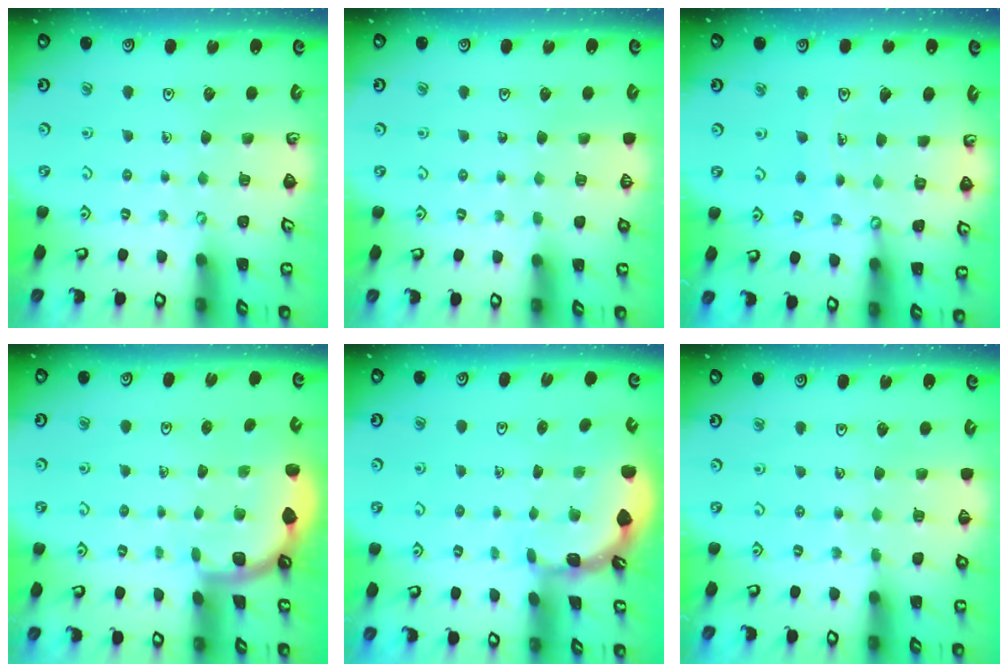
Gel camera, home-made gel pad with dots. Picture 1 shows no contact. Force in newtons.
{"total": 0.0}
{"total": 11.1, "press": 11.0, "slide": 1.3}
{"total": 1.7, "press": 1.7, "slide": 0.1}
{"total": 1.6, "press": 1.6, "slide": 0.1}
{"total": 5.1, "press": 5.0, "slide": 0.8}